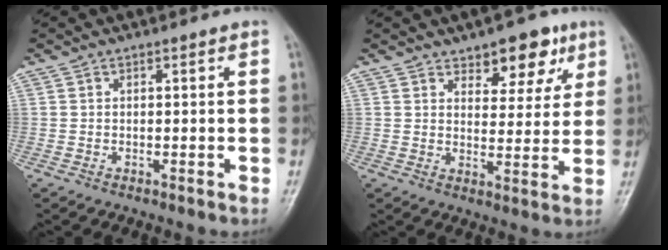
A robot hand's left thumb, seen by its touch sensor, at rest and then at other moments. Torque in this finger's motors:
{"motor_torque": [0.07, 0.15, -0.08, -0.17, 0.10]}